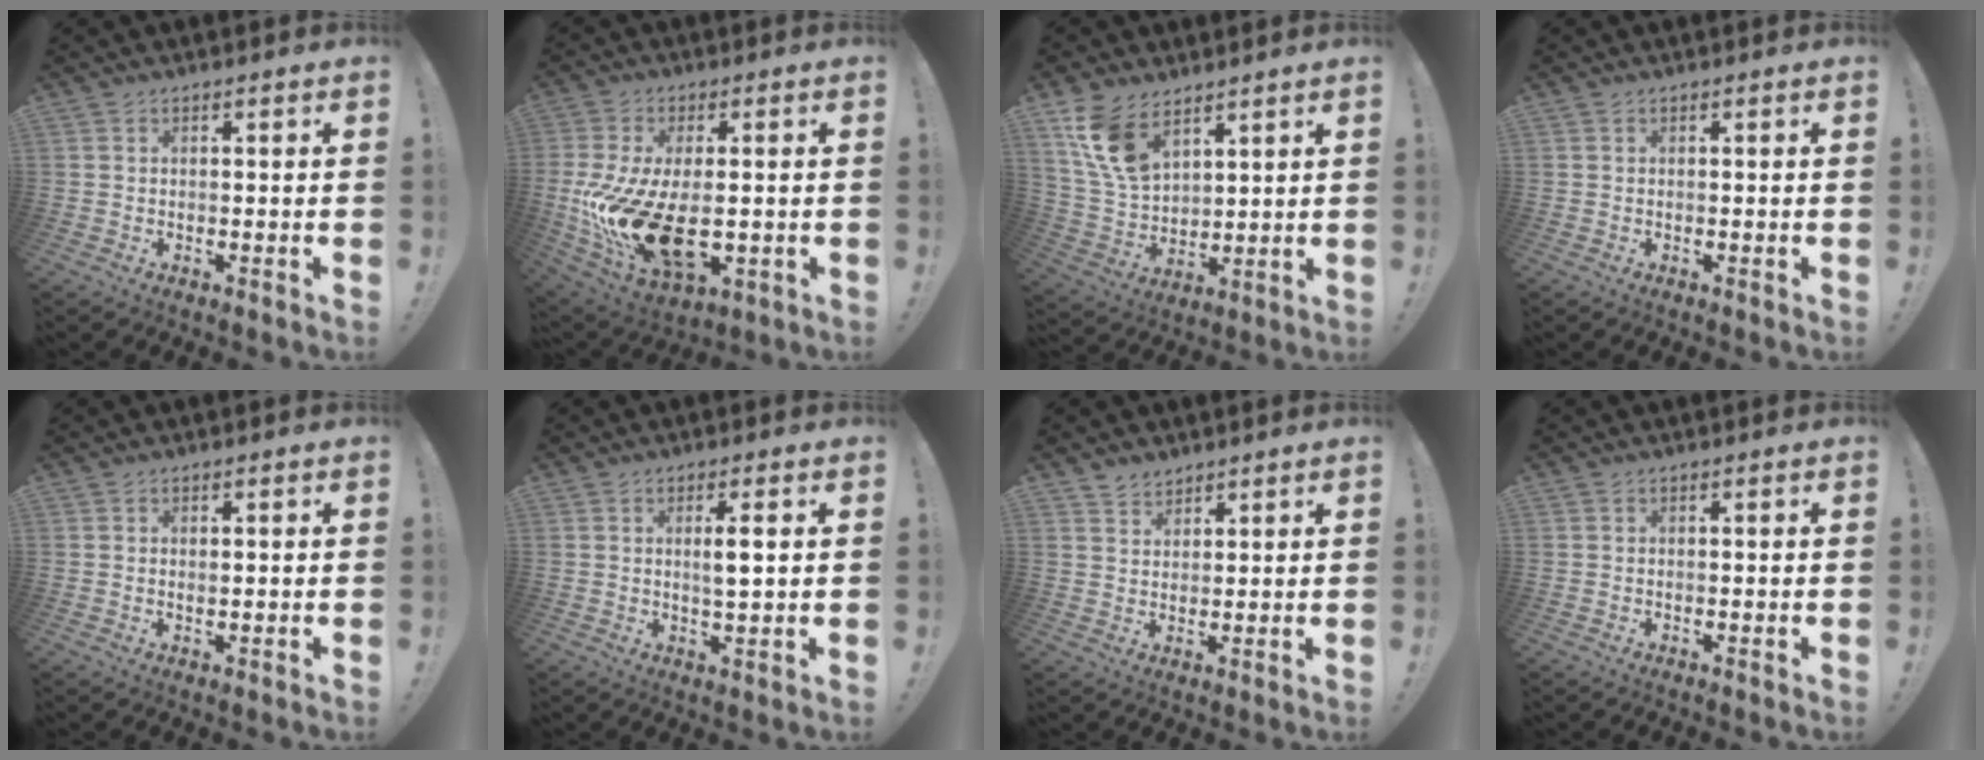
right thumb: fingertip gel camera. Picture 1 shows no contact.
{"total": 20.0, "force": [-2.3, 10.2, 17.1], "torque": [-0.321, -0.008, -0.026]}
{"total": 12.7, "force": [7.9, 7.1, 6.8], "torque": [-0.138, -0.036, 0.156]}
{"total": 0.0}
{"total": 0.6, "force": [0.3, 0.1, 0.5], "torque": [-0.003, -0.003, 0.003]}
{"total": 4.3, "force": [1.1, 0.5, 4.2], "torque": [-0.057, -0.013, 0.012]}
{"total": 3.6, "force": [3.1, 1.8, 0.2], "torque": [-0.001, -0.022, 0.058]}
{"total": 0.0}